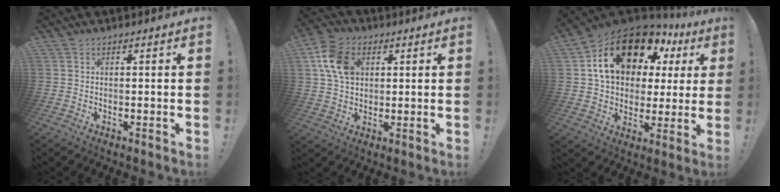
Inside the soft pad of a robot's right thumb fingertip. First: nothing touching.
{"total": 11.6, "force": [3.3, 8.6, 7.1], "torque": [-0.127, 0.008, 0.066]}
{"total": 20.3, "force": [9.6, 12.7, 12.7], "torque": [-0.189, -0.044, 0.181]}